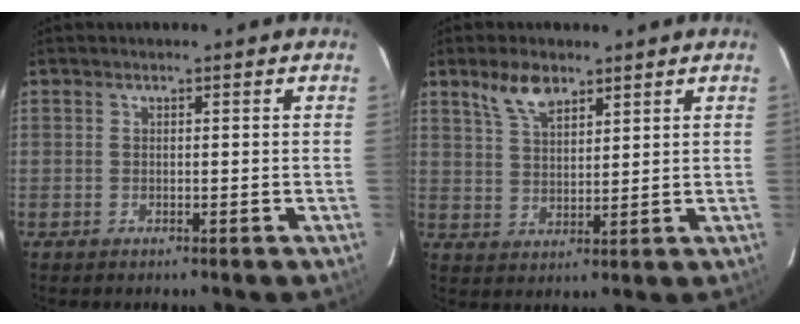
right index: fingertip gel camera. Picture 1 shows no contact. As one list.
[{"total": 6.4, "force": [4.4, 2.8, 3.6], "torque": [-0.065, 0.008, 0.087]}]